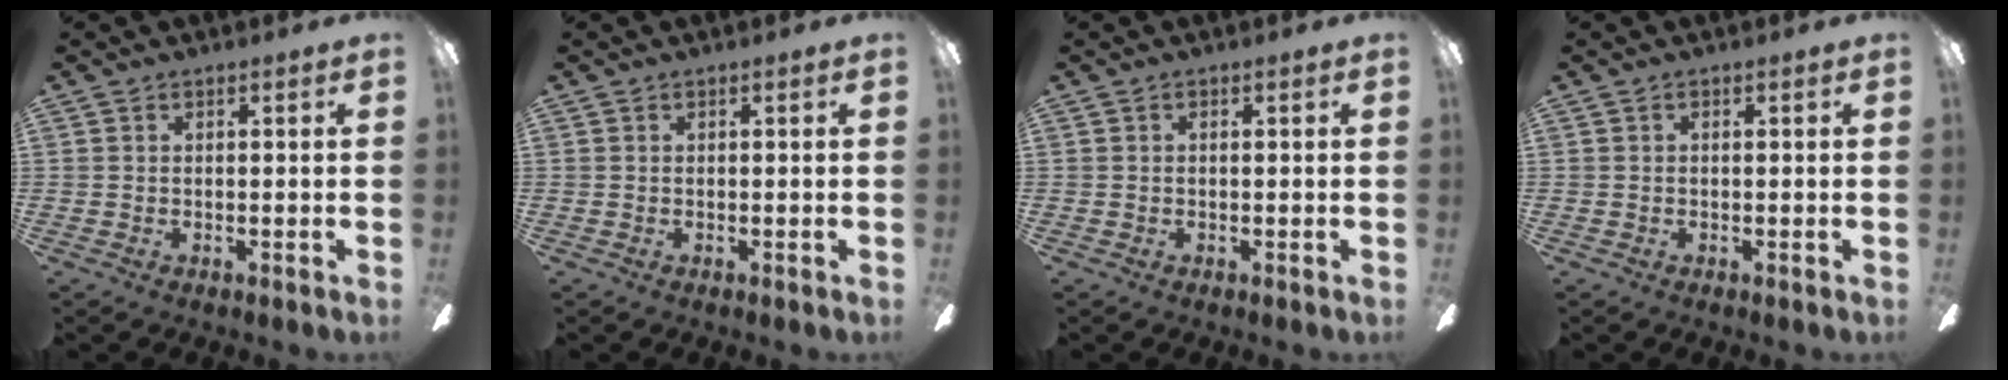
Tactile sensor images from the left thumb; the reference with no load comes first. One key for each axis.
{"total": 0.0}
{"total": 0.0}
{"total": 0.0}